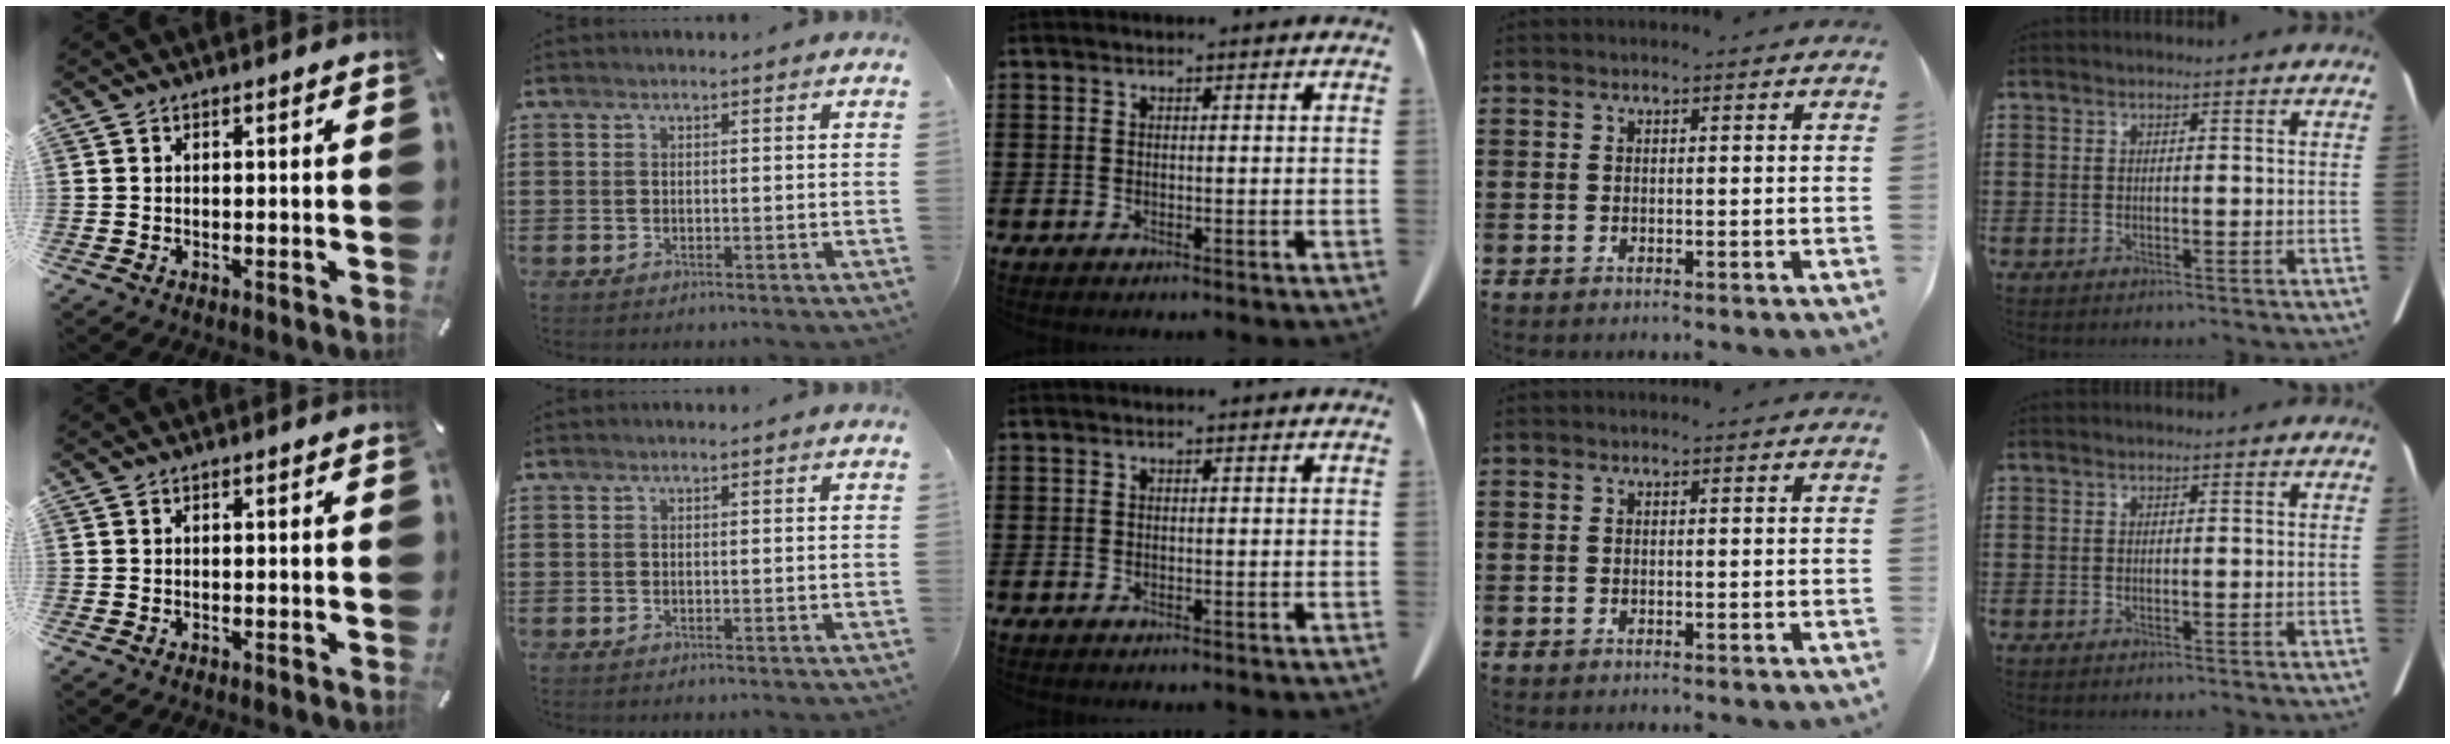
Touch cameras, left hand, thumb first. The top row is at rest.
{}